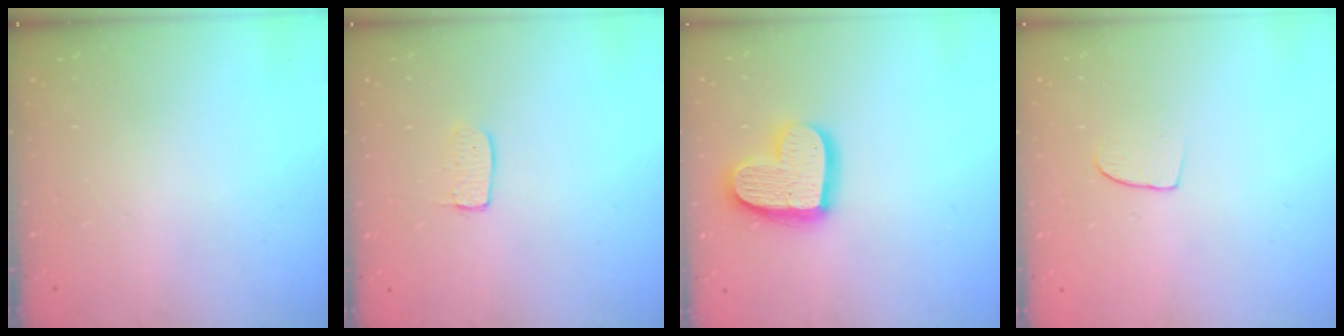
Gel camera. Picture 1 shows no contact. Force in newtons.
{"total": 5.0, "press": 5.0, "slide": 0.3}
{"total": 16.2, "press": 16.1, "slide": 1.3}
{"total": 6.3, "press": 6.3, "slide": 0.5}